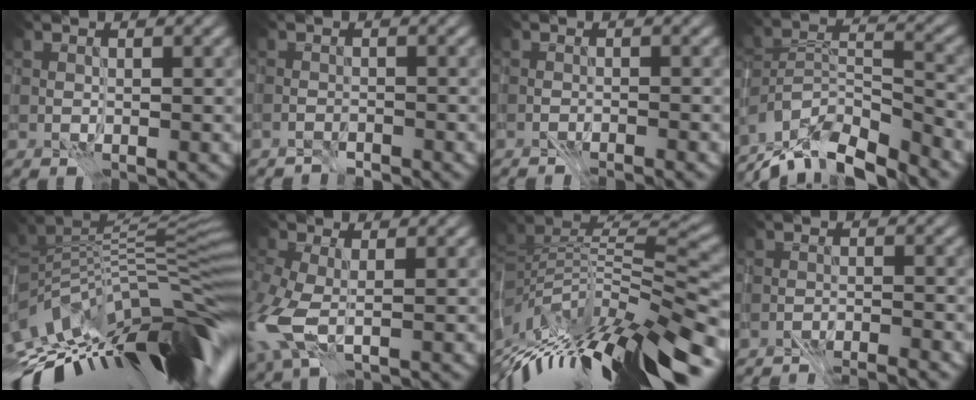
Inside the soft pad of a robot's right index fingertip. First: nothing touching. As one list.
[{"total": 1.6, "force": [-1.6, 0.0, -0.1], "torque": [0.009, 0.005, -0.027]}, {"total": 2.1, "force": [-2.1, 0.0, 0.3], "torque": [-0.005, 0.003, -0.033]}, {"total": 11.0, "force": [-9.4, 3.0, 4.8], "torque": [-0.086, 0.011, -0.159]}, {"total": 13.6, "force": [-3.5, 4.5, 12.4], "torque": [-0.177, 0.016, -0.050]}, {"total": 6.1, "force": [-1.4, 3.5, 4.9], "torque": [-0.139, -0.018, -0.029]}, {"total": 13.0, "force": [-5.3, 3.7, 11.2], "torque": [-0.201, 0.017, -0.075]}, {"total": 4.2, "force": [-4.1, 0.2, 0.8], "torque": [-0.014, 0.000, -0.059]}]